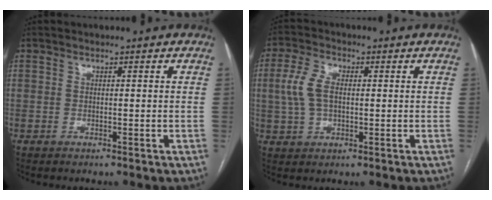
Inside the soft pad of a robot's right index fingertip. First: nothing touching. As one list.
[{"total": 5.8, "force": [0.5, 3.2, 4.8], "torque": [-0.125, 0.015, 0.009]}]